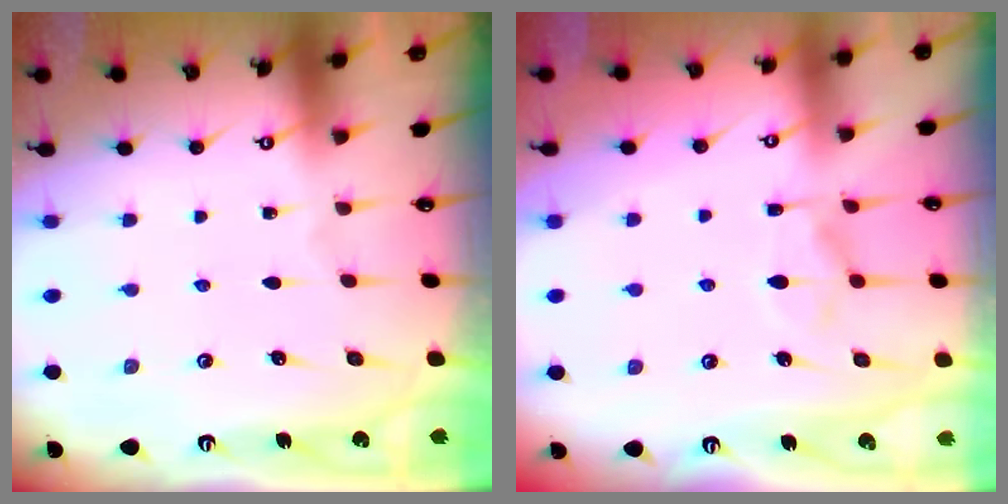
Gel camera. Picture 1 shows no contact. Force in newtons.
{"total": 1.9, "press": 1.4, "slide": 1.2}